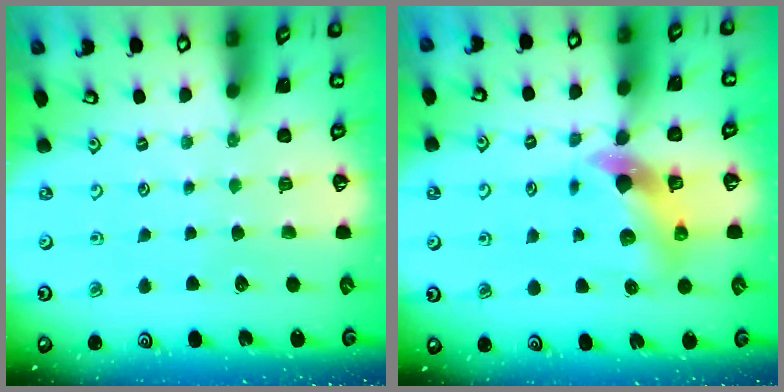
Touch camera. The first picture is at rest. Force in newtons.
{"total": 7.0, "press": 7.0, "slide": 0.9}